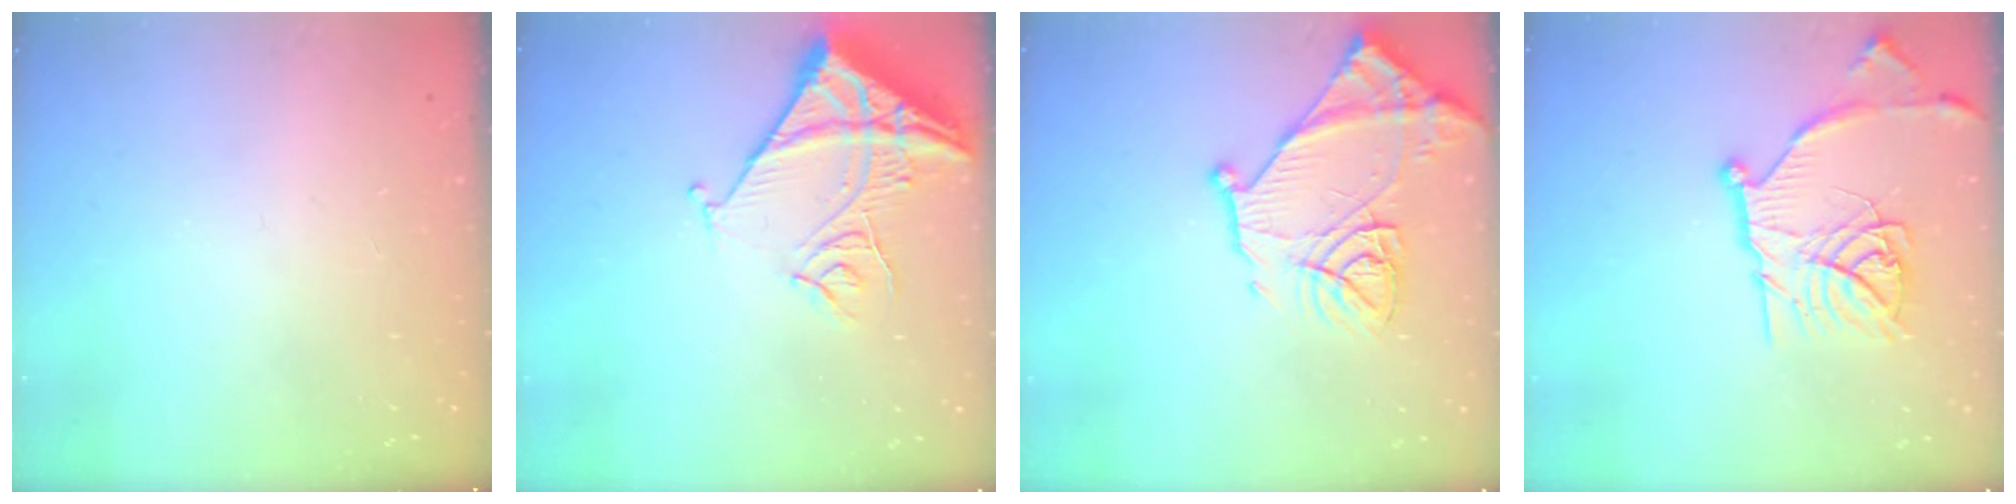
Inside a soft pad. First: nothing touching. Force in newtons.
{"total": 14.2, "press": 14.2, "slide": 1.2}
{"total": 14.6, "press": 14.6, "slide": 1.0}
{"total": 19.1, "press": 19.0, "slide": 1.7}